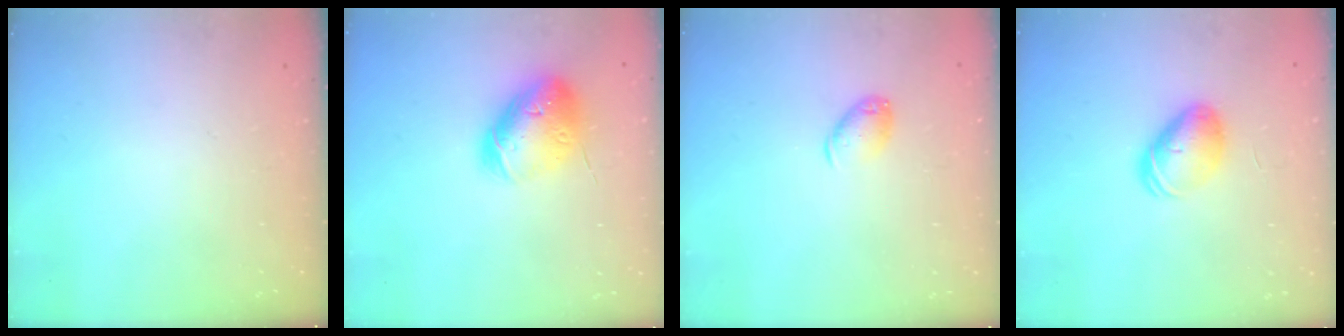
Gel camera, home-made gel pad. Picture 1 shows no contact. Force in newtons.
{"total": 17.7, "press": 17.4, "slide": 2.8}
{"total": 7.3, "press": 7.2, "slide": 0.9}
{"total": 9.0, "press": 8.9, "slide": 1.4}